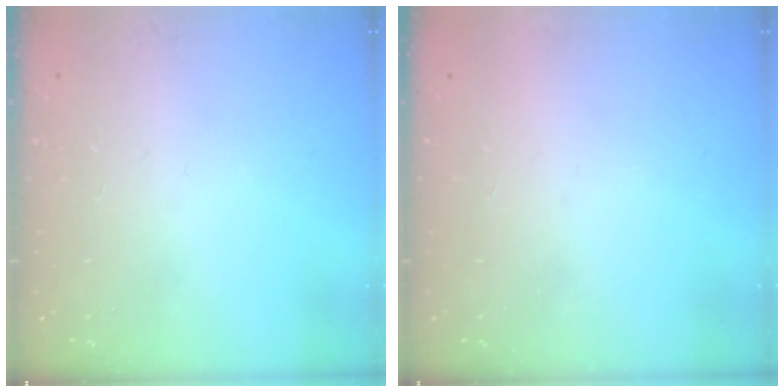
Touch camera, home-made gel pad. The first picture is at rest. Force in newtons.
{"total": 1.5, "press": 1.5, "slide": 0.1}